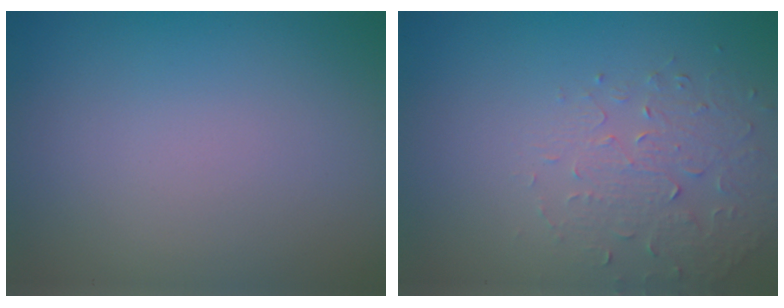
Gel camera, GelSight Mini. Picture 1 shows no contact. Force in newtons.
{"total": 1.9, "press": 1.5, "slide": 1.1}